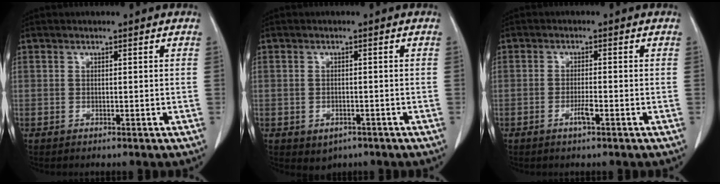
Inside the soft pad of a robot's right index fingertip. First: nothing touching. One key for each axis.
{"total": 2.7, "fx": -1.4, "fy": 2.0, "fz": 1.2, "tx": -0.013, "ty": 0.001, "tz": -0.007}
{"total": 2.2, "fx": -1.1, "fy": 0.1, "fz": 1.9, "tx": -0.037, "ty": -0.002, "tz": -0.020}